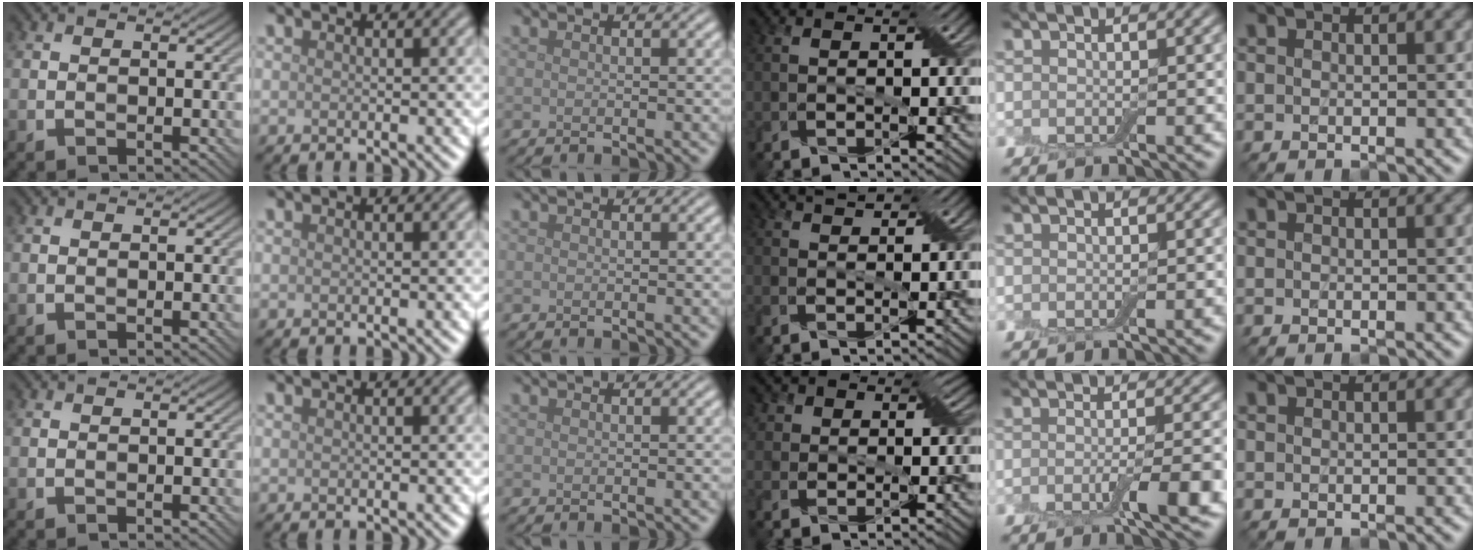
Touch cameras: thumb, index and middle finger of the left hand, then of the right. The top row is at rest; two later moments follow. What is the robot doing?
{"motion": "pour", "object": "cup"}